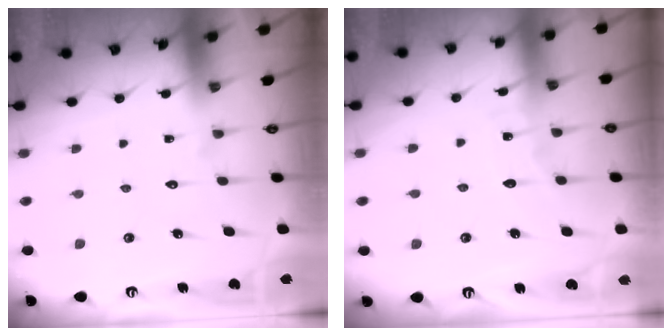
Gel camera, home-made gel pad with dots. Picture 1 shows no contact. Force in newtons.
{"total": 5.1, "press": 5.0, "slide": 0.4}